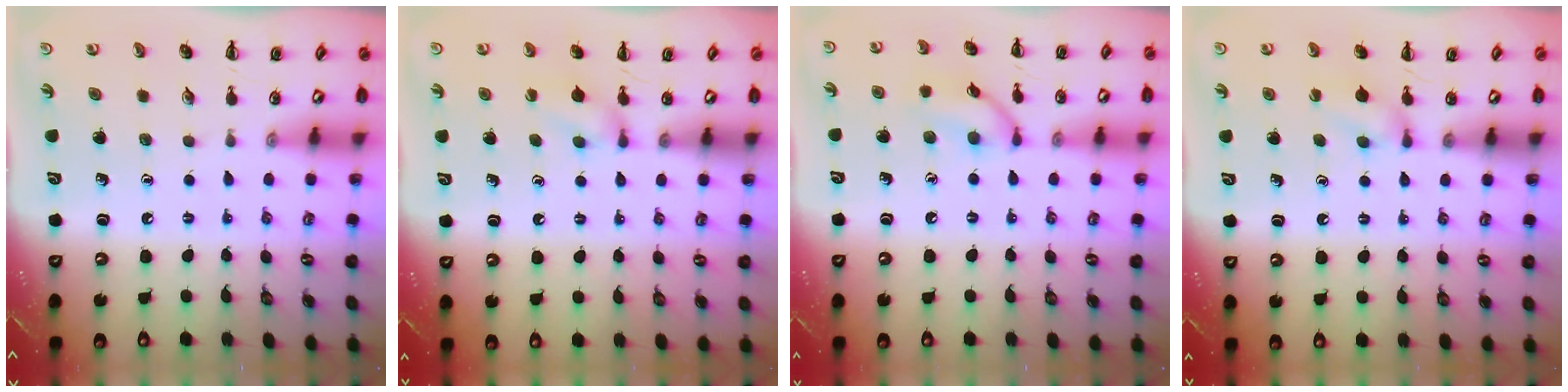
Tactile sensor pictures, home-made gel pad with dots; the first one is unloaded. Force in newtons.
{"total": 6.0, "press": 5.7, "slide": 2.0}
{"total": 9.9, "press": 9.9, "slide": 0.4}
{"total": 6.0, "press": 5.7, "slide": 2.0}